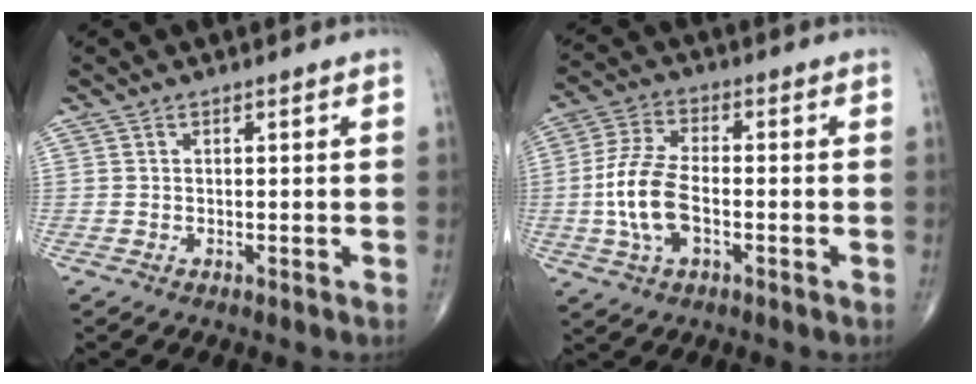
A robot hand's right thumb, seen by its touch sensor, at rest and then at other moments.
{"total": 10.7, "force": [-1.9, 5.5, 9.0], "torque": [-0.190, 0.016, -0.040]}